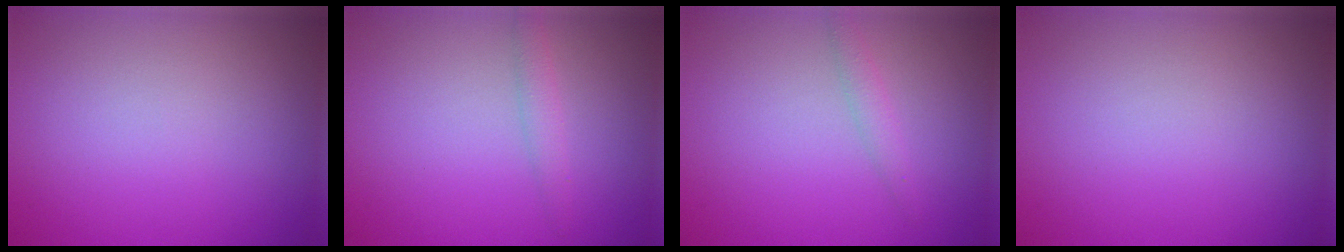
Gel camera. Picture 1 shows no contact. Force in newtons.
{"total": 1.4, "press": 1.4, "slide": 0.0}
{"total": 1.2, "press": 1.2, "slide": 0.1}
{"total": 0.0}